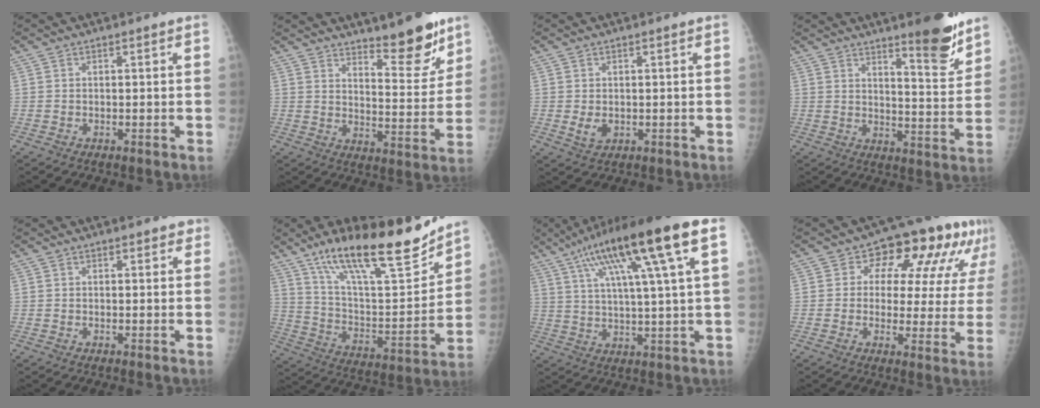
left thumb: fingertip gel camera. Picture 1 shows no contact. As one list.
[{"total": 11.5, "force": [8.8, 3.1, 6.6], "torque": [-0.063, -0.074, 0.138]}, {"total": 2.6, "force": [-0.1, 1.9, 1.7], "torque": [-0.025, -0.005, 0.005]}, {"total": 10.6, "force": [7.9, 1.8, 6.8], "torque": [-0.074, -0.067, 0.119]}, {"total": 1.3, "force": [0.9, 0.9, 0.5], "torque": [0.011, -0.002, 0.005]}, {"total": 24.0, "force": [17.3, 6.4, 15.4], "torque": [-0.223, -0.073, 0.295]}, {"total": 18.7, "force": [8.5, 1.8, 16.5], "torque": [-0.276, 0.007, 0.137]}, {"total": 15.1, "force": [6.8, 8.7, 10.3], "torque": [-0.084, 0.000, 0.082]}]